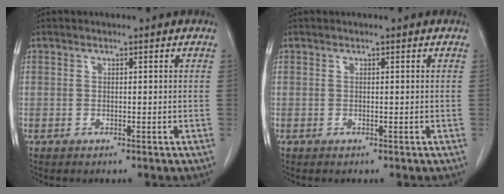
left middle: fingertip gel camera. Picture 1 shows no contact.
{"total": 0.0}